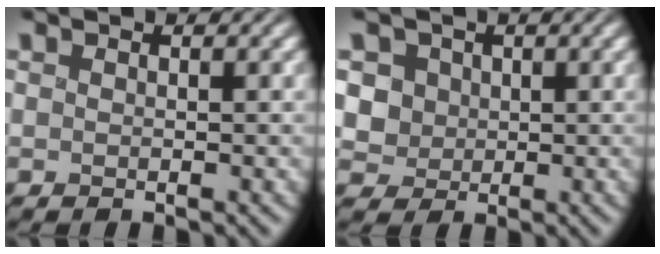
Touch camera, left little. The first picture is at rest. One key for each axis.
{"total": 4.0, "fx": 0.5, "fy": 3.6, "fz": 1.6, "tx": -0.042, "ty": 0.008, "tz": 0.010}